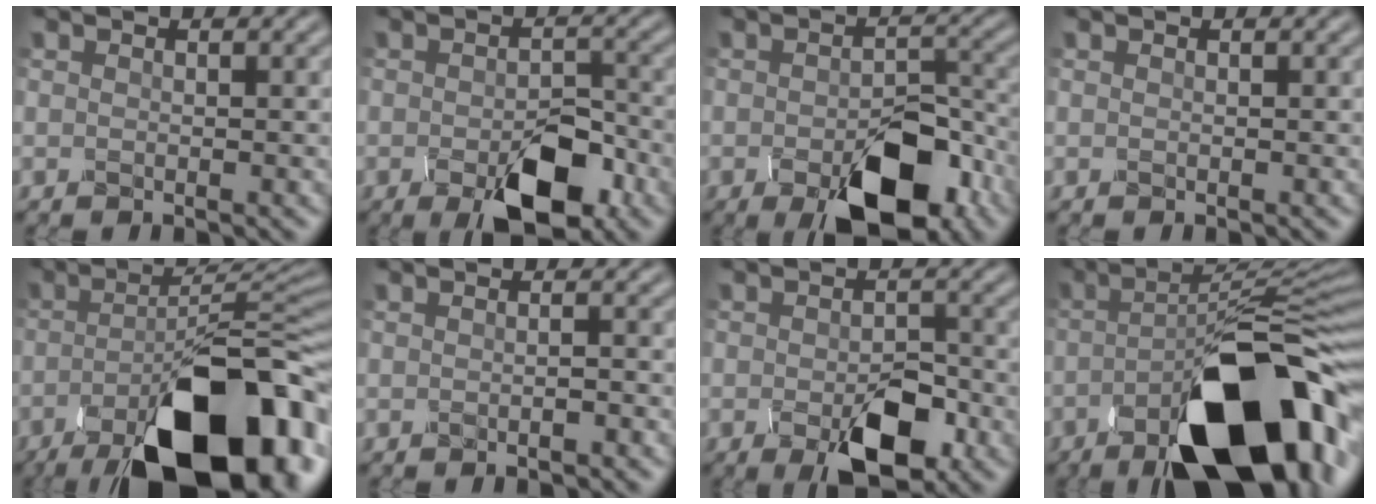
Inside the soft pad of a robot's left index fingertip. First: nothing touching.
{"total": 6.6, "force": [-3.1, 3.1, 4.9], "torque": [-0.076, 0.002, -0.048]}
{"total": 8.6, "force": [-4.2, 4.1, 6.3], "torque": [-0.091, -0.001, -0.057]}
{"total": 0.0}
{"total": 16.2, "force": [-8.5, 6.0, 12.4], "torque": [-0.177, -0.001, -0.138]}
{"total": 1.3, "force": [-0.8, 0.2, 1.0], "torque": [0.001, 0.009, -0.015]}
{"total": 5.8, "force": [-2.5, 2.7, 4.4], "torque": [-0.071, -0.002, -0.040]}
{"total": 14.4, "force": [-7.1, 4.7, 11.7], "torque": [-0.173, 0.006, -0.116]}